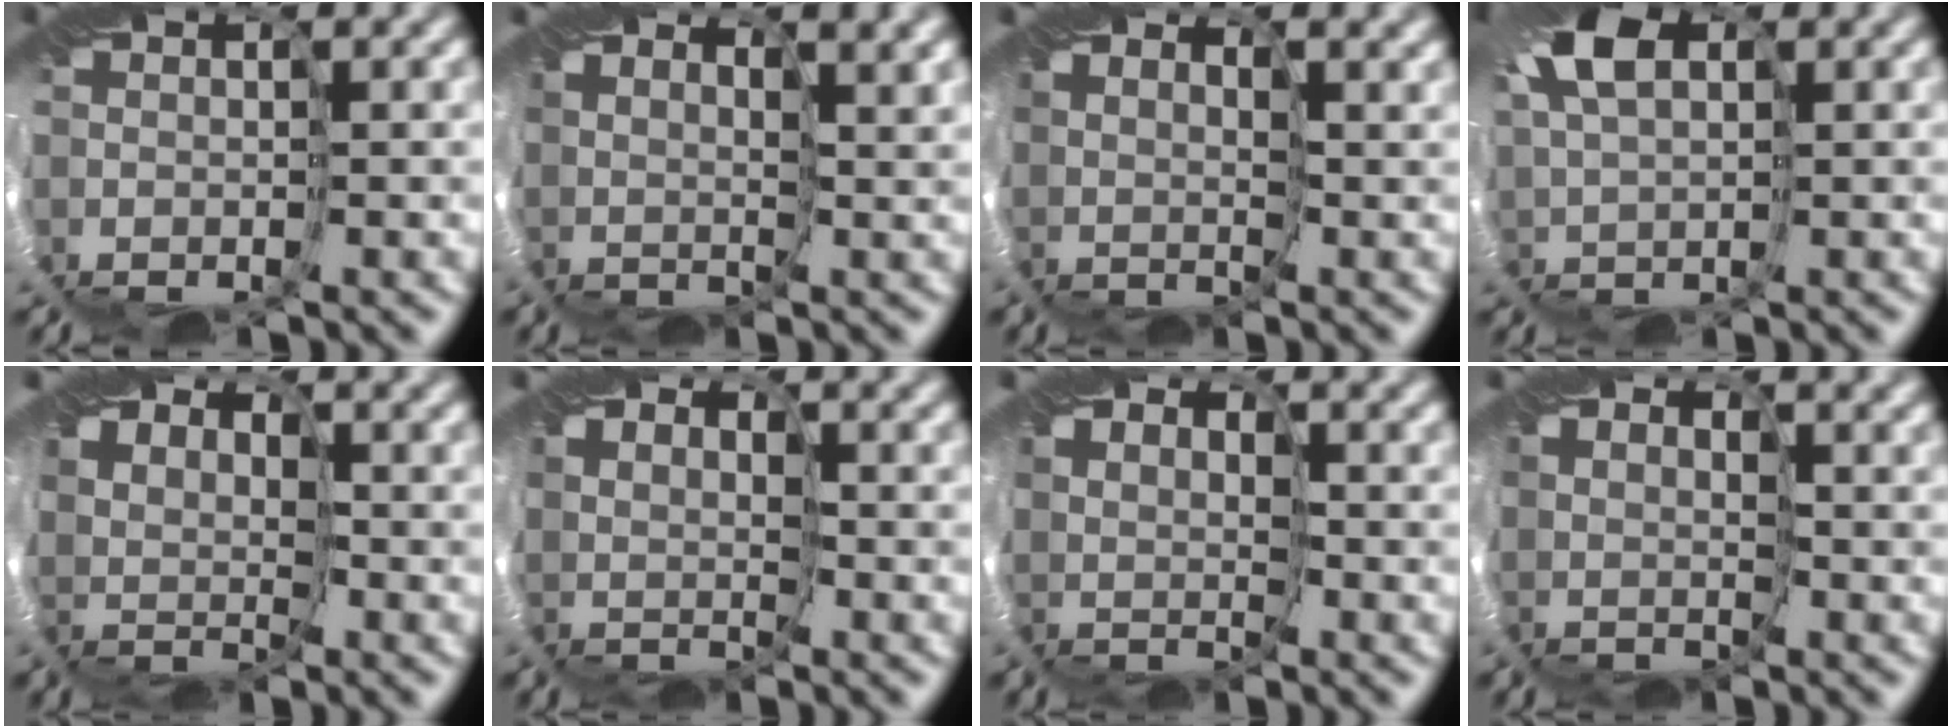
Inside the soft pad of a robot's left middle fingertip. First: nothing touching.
{"total": 3.9, "force": [3.6, 1.0, 1.0], "torque": [-0.024, 0.006, 0.069]}
{"total": 2.6, "force": [2.5, 0.6, -0.2], "torque": [-0.005, 0.004, 0.050]}
{"total": 4.8, "force": [2.5, 2.5, 3.3], "torque": [-0.095, 0.024, 0.043]}
{"total": 4.0, "force": [3.2, 2.2, 1.1], "torque": [-0.027, 0.003, 0.047]}
{"total": 2.0, "force": [1.7, 1.0, -0.5], "torque": [0.006, -0.003, 0.034]}
{"total": 2.2, "force": [1.9, 1.1, -0.3], "torque": [0.001, -0.003, 0.037]}
{"total": 1.8, "force": [1.7, 0.5, -0.4], "torque": [0.000, 0.004, 0.036]}